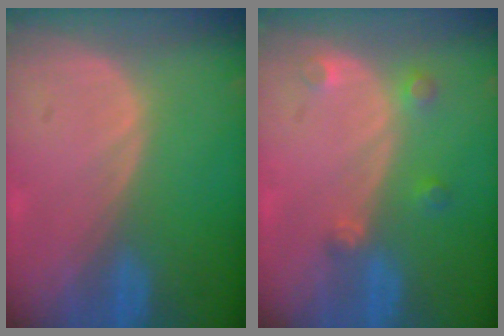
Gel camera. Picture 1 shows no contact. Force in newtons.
{"total": 2.6, "press": 2.6, "slide": 0.5}